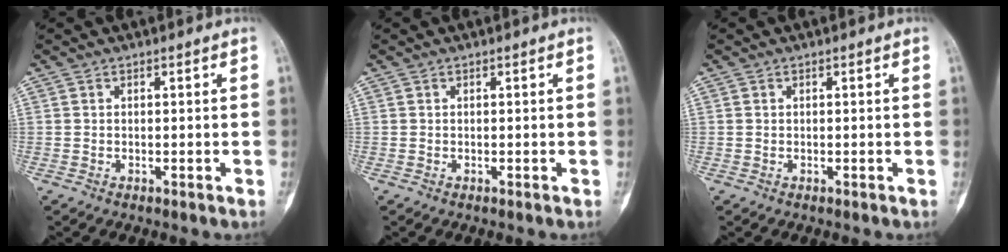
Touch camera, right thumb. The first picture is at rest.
{"total": 0.0}
{"total": 0.0}